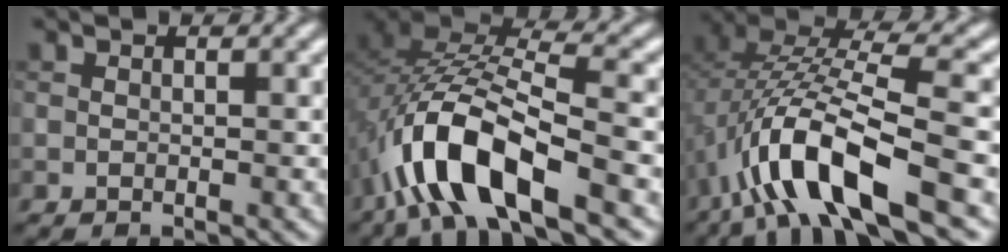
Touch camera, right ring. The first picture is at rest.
{"total": 10.7, "force": [-5.1, 4.2, 8.4], "torque": [-0.170, 0.010, -0.101]}
{"total": 10.7, "force": [-4.4, 3.6, 9.0], "torque": [-0.176, 0.017, -0.088]}